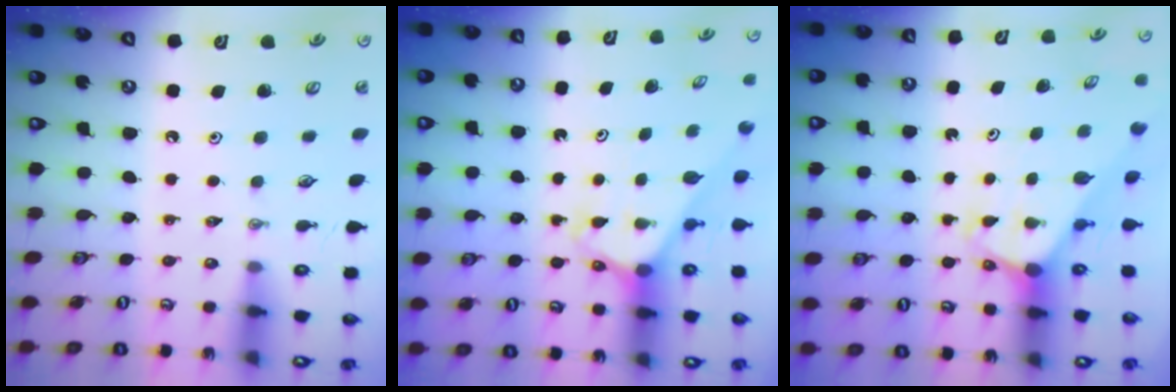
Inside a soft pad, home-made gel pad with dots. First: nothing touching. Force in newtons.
{"total": 2.8, "press": 2.8, "slide": 0.2}
{"total": 3.0, "press": 3.0, "slide": 0.1}